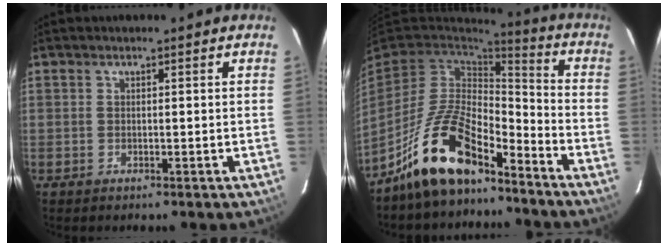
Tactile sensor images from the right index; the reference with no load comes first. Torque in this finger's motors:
{"motor_torque": [0.75, -0.75, 1.05, 0.21]}